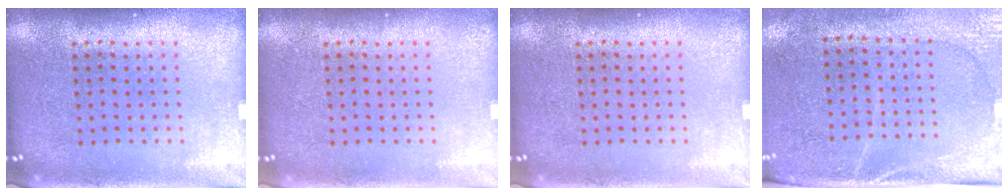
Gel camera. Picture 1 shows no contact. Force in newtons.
{"total": 0.0}
{"total": 0.0}
{"total": 2.9, "press": 2.5, "slide": 1.4}